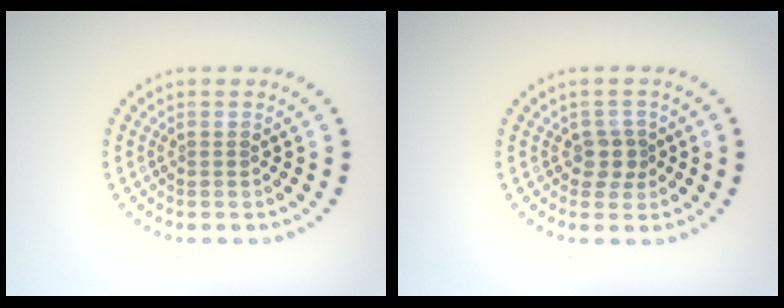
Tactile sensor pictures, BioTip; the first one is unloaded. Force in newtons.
{"total": 1.9, "press": 1.6, "slide": 1.0}